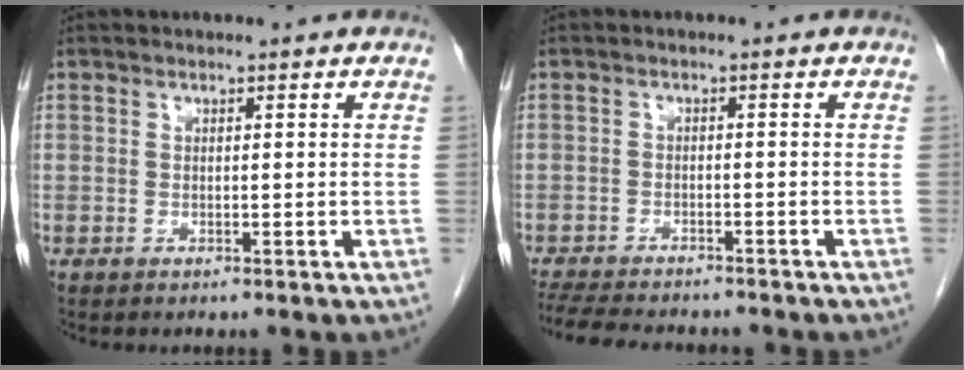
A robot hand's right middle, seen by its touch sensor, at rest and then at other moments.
{"total": 11.6, "force": [-10.2, 2.7, 4.8], "torque": [-0.092, -0.011, -0.142]}